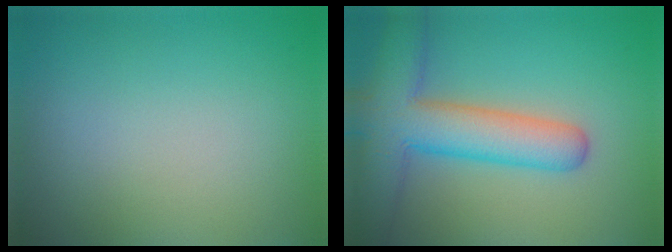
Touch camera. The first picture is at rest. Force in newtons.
{"total": 8.2, "press": 8.2, "slide": 0.3}